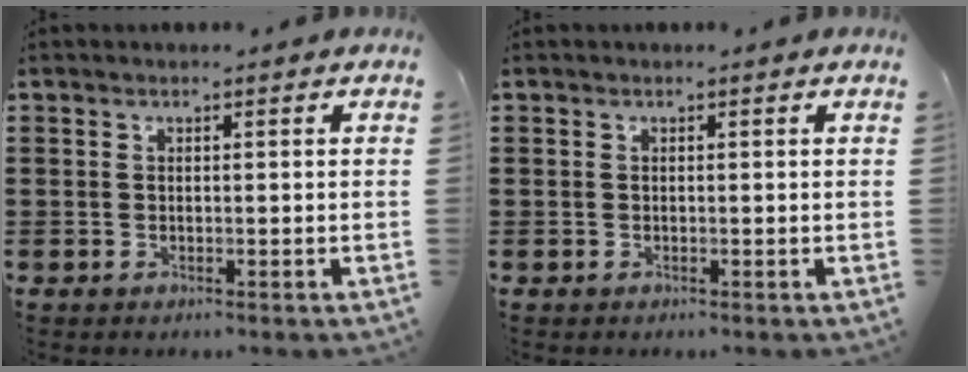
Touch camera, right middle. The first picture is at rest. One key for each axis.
{"total": 0.0}